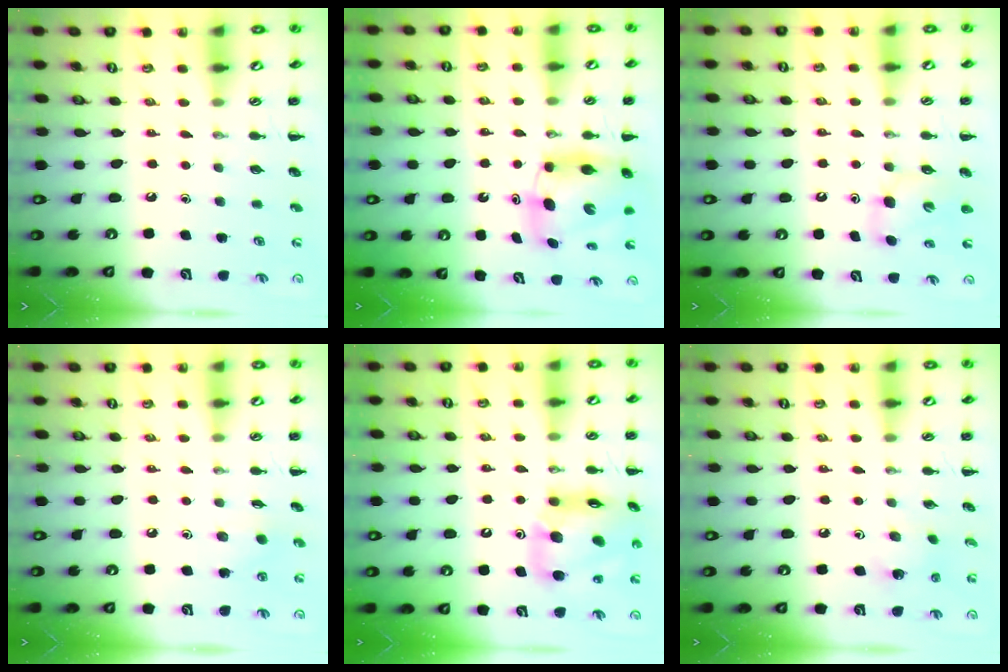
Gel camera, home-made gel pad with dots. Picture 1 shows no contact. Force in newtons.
{"total": 7.1, "press": 6.9, "slide": 1.8}
{"total": 5.6, "press": 5.6, "slide": 0.7}
{"total": 2.7, "press": 2.6, "slide": 0.6}
{"total": 17.1, "press": 16.3, "slide": 5.0}
{"total": 2.2, "press": 2.1, "slide": 0.7}